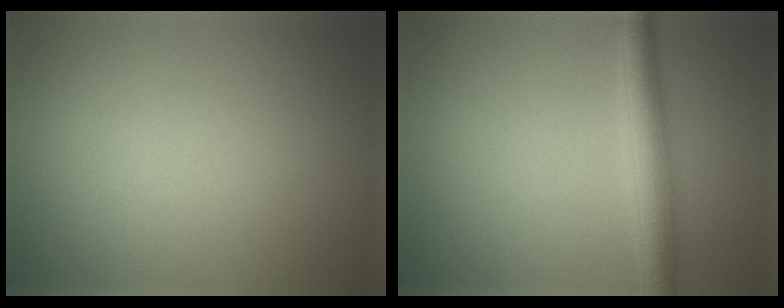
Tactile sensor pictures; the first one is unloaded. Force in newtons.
{"total": 3.8, "press": 3.8, "slide": 0.1}